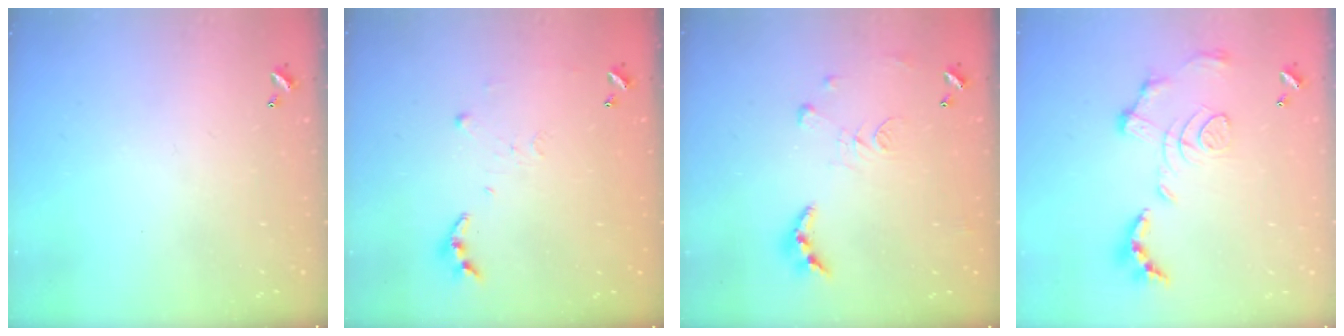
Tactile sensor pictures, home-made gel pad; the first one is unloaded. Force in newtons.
{"total": 5.8, "press": 5.8, "slide": 0.6}
{"total": 9.6, "press": 9.5, "slide": 0.9}
{"total": 1.5, "press": 0.8, "slide": 1.3}